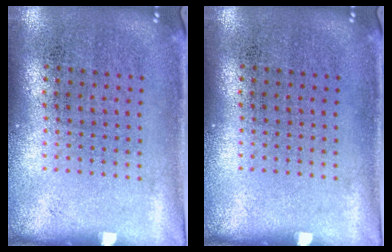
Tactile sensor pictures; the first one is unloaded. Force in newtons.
{"total": 0.0}